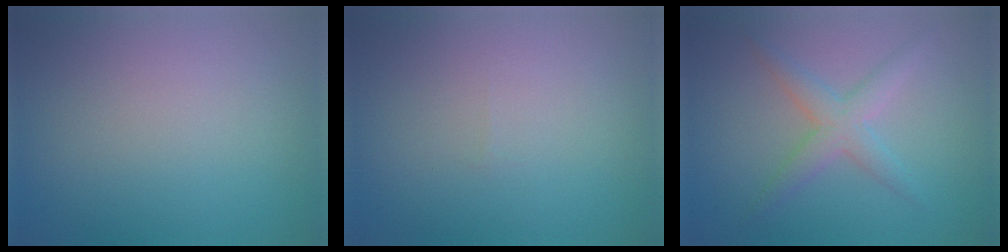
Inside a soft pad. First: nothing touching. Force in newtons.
{"total": 0.0}
{"total": 2.8, "press": 2.8, "slide": 0.1}